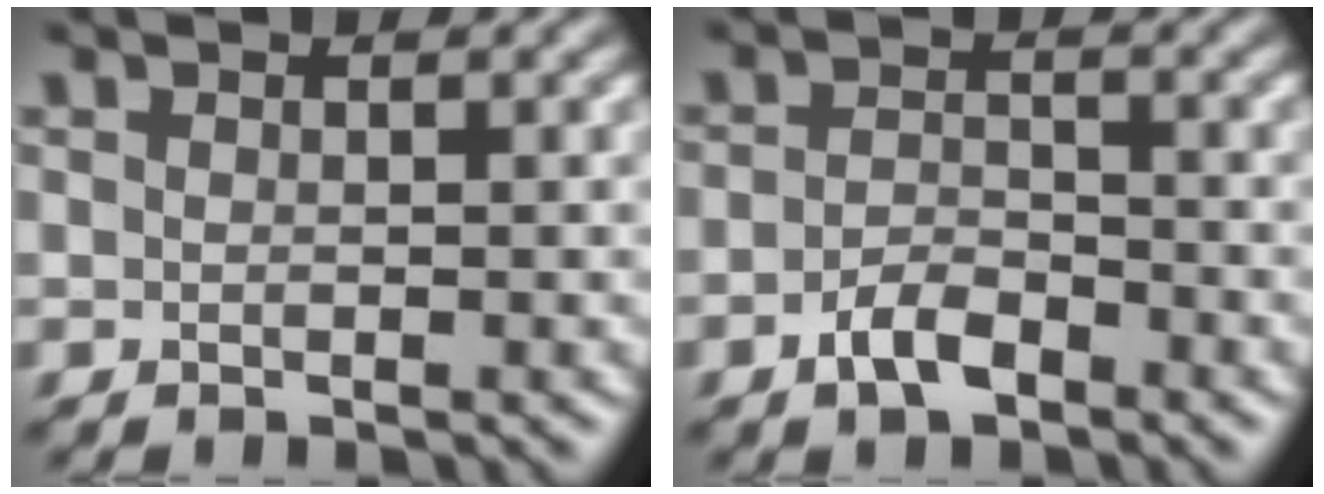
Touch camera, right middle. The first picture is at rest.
{"total": 2.7, "force": [-1.7, 1.3, 1.7], "torque": [-0.031, 0.005, -0.035]}